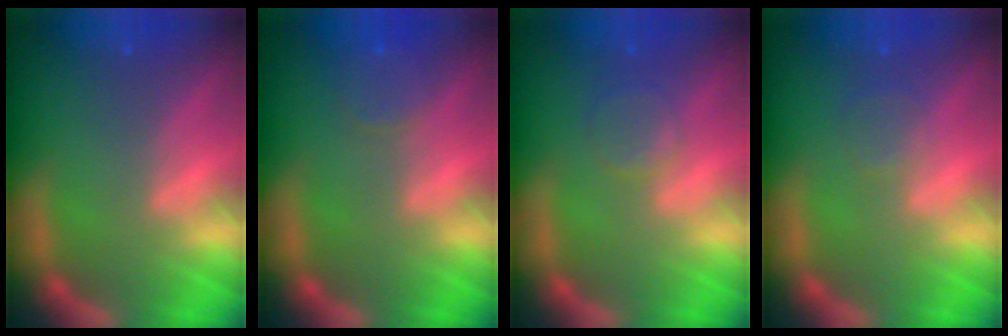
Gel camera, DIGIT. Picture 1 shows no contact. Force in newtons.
{"total": 2.4}
{"total": 2.4}
{"total": 1.5}